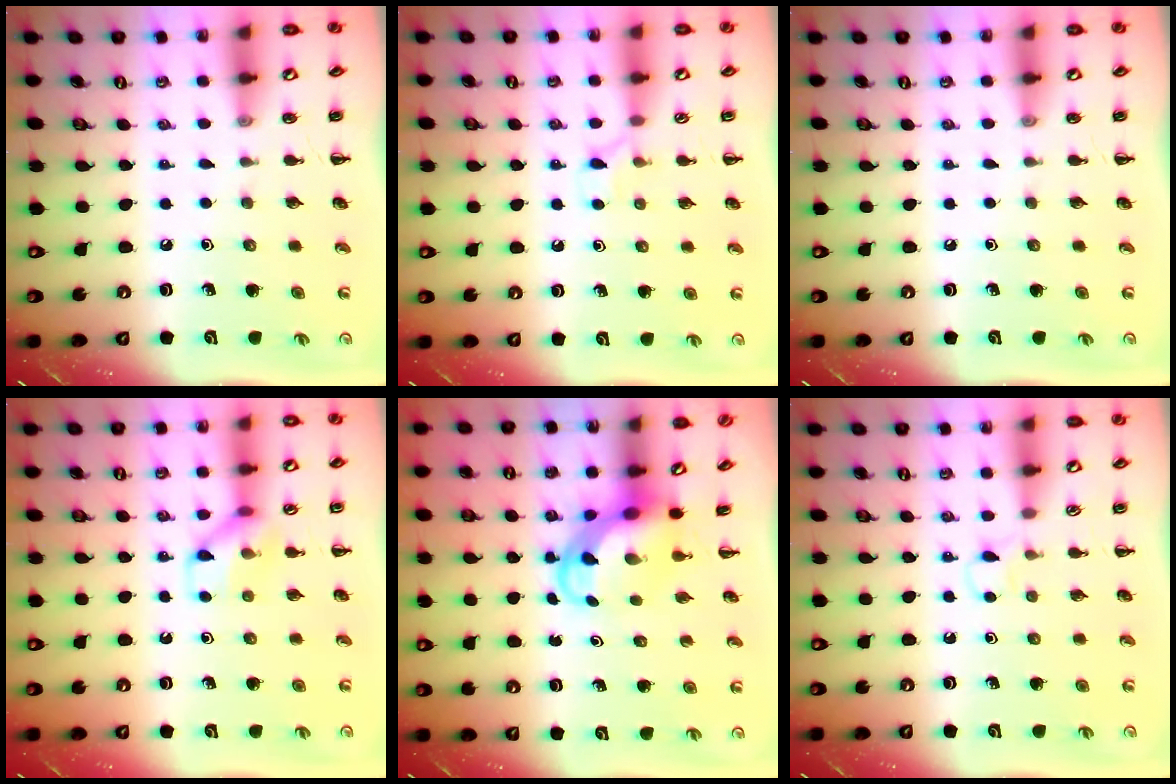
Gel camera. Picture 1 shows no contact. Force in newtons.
{"total": 4.0, "press": 3.7, "slide": 1.6}
{"total": 0.0}
{"total": 9.8, "press": 9.8, "slide": 0.8}
{"total": 5.4, "press": 5.3, "slide": 0.6}
{"total": 2.8, "press": 2.6, "slide": 1.2}